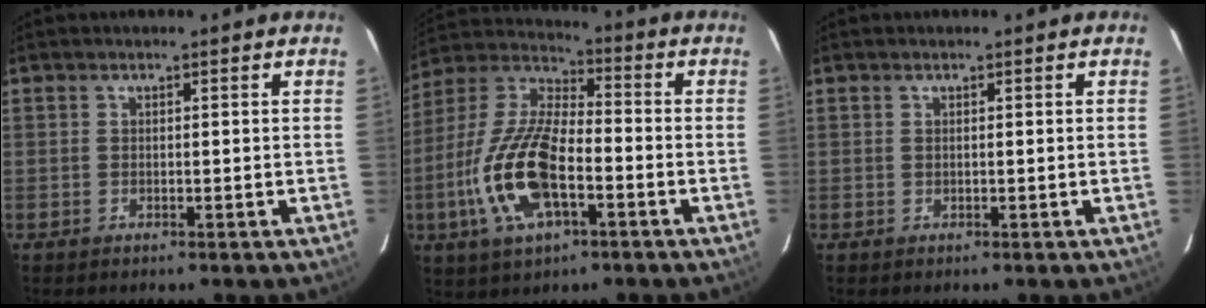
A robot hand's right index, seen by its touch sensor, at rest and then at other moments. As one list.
[{"total": 16.8, "force": [-5.5, 6.9, 14.3], "torque": [-0.307, -0.005, -0.107]}, {"total": 0.0}]